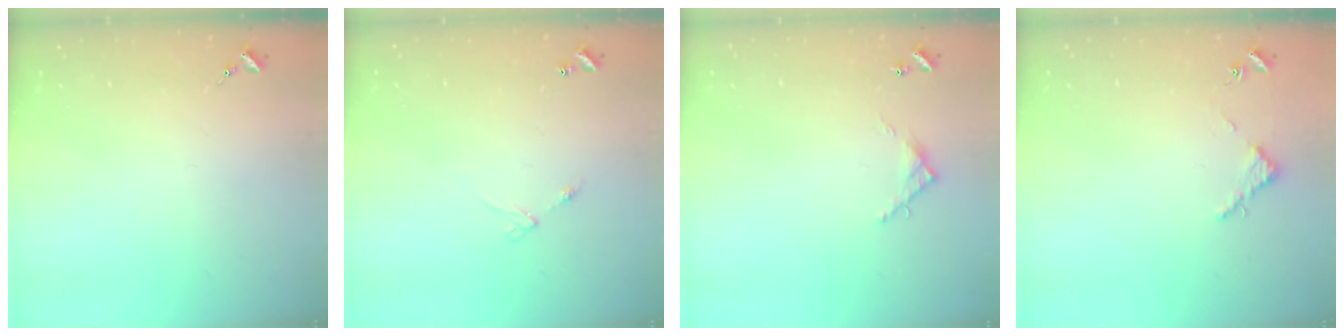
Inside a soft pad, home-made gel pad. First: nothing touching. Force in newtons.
{"total": 4.6, "press": 4.6, "slide": 0.5}
{"total": 5.5, "press": 5.5, "slide": 0.3}
{"total": 2.8, "press": 2.8, "slide": 0.3}